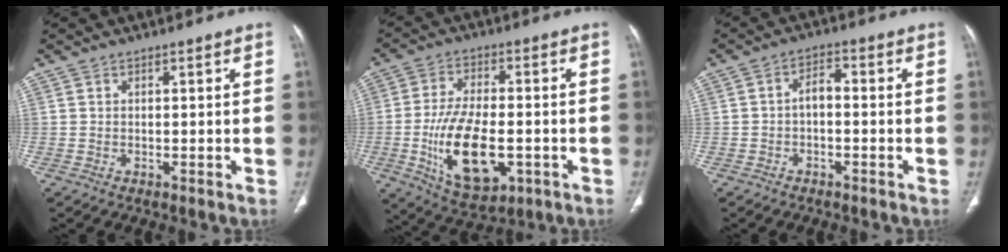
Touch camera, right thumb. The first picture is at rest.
{"total": 15.7, "force": [-3.7, 7.9, 13.0], "torque": [-0.227, 0.001, -0.051]}
{"total": 3.4, "force": [-0.8, 1.8, 2.7], "torque": [-0.041, 0.021, -0.020]}